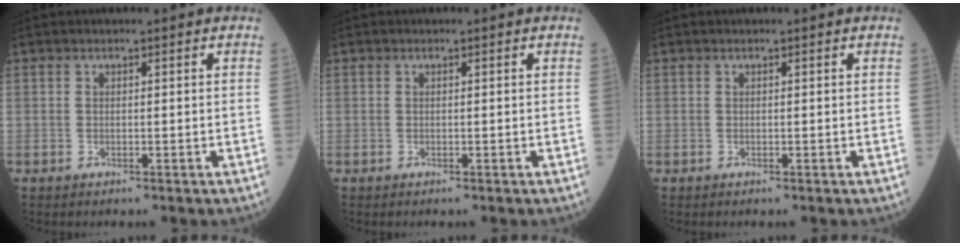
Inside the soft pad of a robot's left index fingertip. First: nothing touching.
{"total": 0.0}
{"total": 0.0}